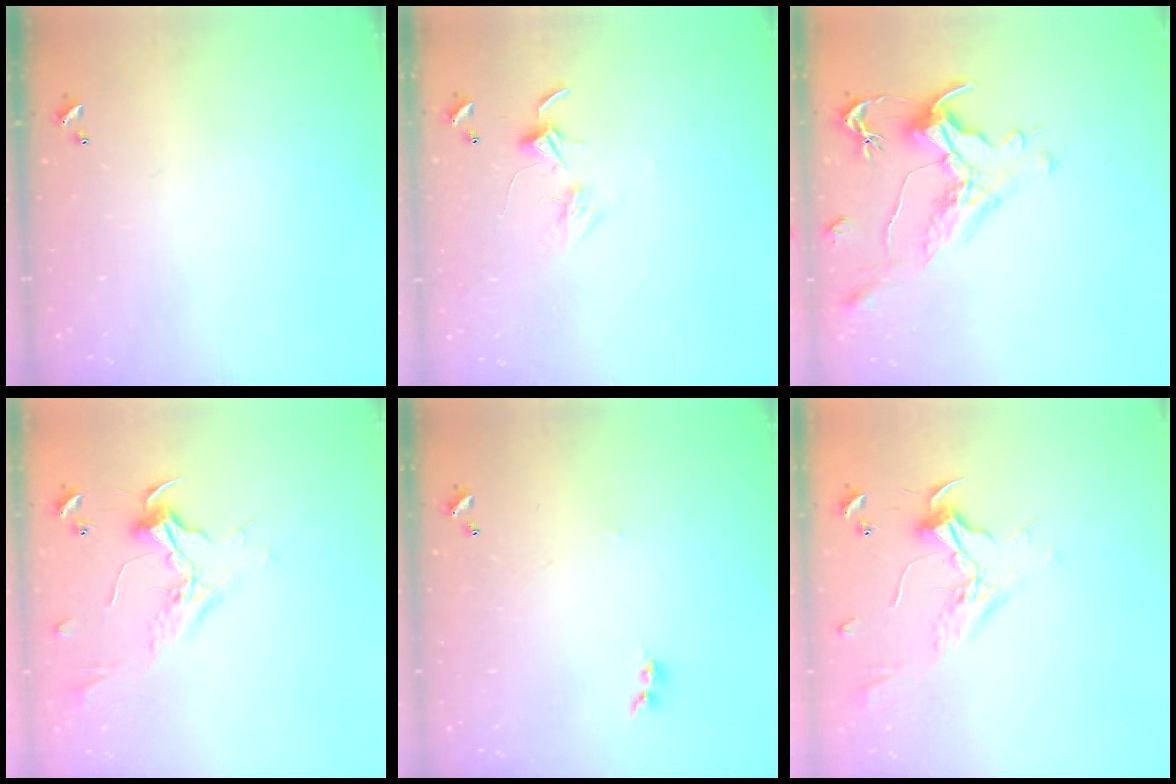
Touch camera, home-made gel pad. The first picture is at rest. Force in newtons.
{"total": 2.8, "press": 2.8, "slide": 0.2}
{"total": 1.5, "press": 0.7, "slide": 1.3}
{"total": 2.4, "press": 2.3, "slide": 0.8}
{"total": 1.1, "press": 0.9, "slide": 0.5}
{"total": 2.4, "press": 2.3, "slide": 0.7}